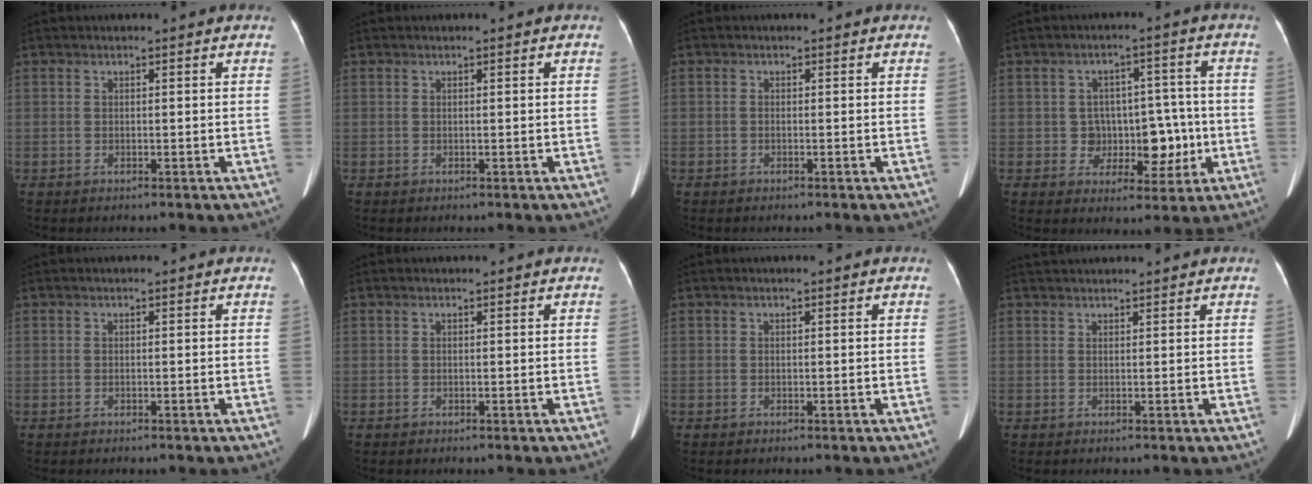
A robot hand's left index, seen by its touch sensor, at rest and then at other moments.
{"total": 0.0}
{"total": 0.5, "force": [-0.3, 0.4, 0.0], "torque": [-0.001, 0.003, -0.008]}
{"total": 7.1, "force": [-1.2, 5.7, 4.1], "torque": [-0.041, 0.029, -0.008]}
{"total": 0.0}
{"total": 0.0}
{"total": 0.0}
{"total": 3.8, "force": [3.7, 0.2, 0.9], "torque": [-0.011, 0.037, 0.059]}